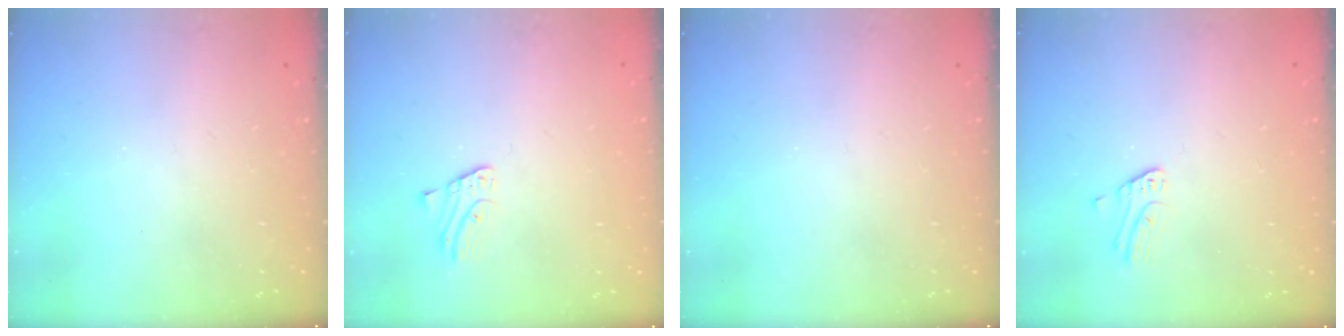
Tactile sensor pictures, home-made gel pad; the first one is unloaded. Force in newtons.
{"total": 1.3, "press": 1.2, "slide": 0.1}
{"total": 0.0}
{"total": 2.6, "press": 2.6, "slide": 0.3}